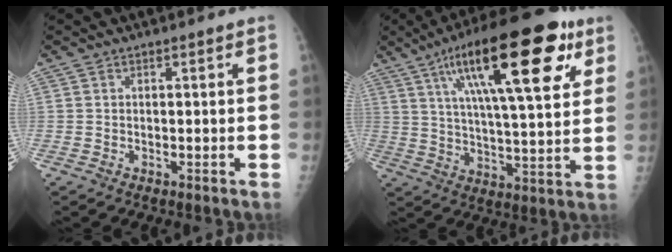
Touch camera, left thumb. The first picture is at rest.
{"total": 24.5, "force": [11.5, 7.2, 20.4], "torque": [-0.298, -0.012, 0.178]}